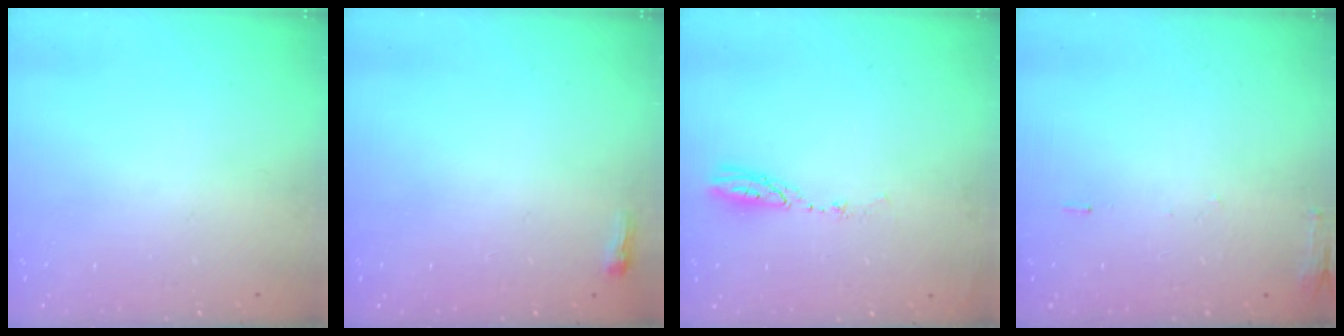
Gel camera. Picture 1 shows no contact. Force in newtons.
{"total": 2.6, "press": 2.5, "slide": 0.6}
{"total": 3.8, "press": 3.8, "slide": 0.3}
{"total": 5.9, "press": 5.7, "slide": 1.6}